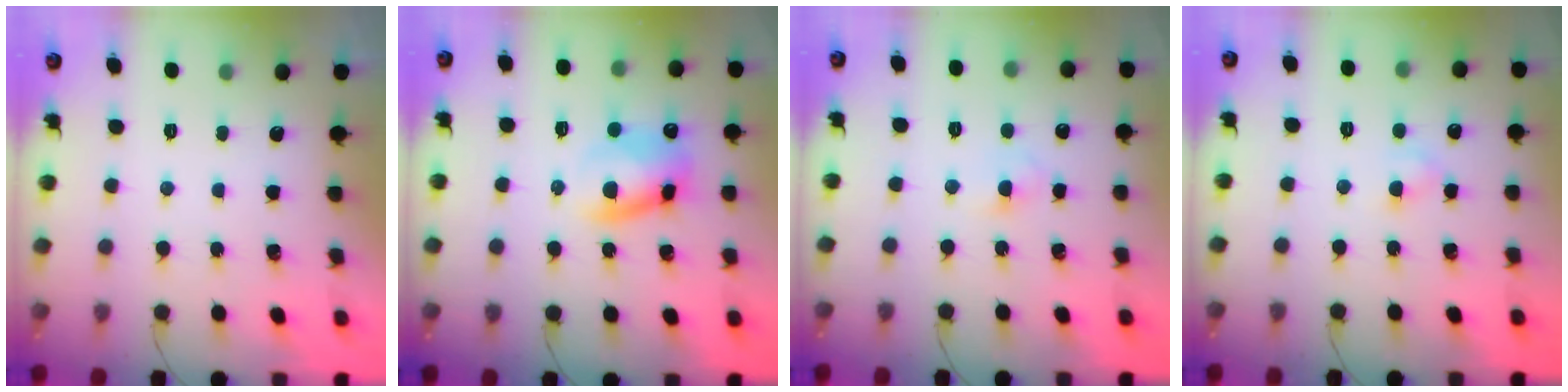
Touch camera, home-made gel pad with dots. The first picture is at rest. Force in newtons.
{"total": 9.6, "press": 9.5, "slide": 1.3}
{"total": 2.9, "press": 2.6, "slide": 1.2}
{"total": 2.9, "press": 2.7, "slide": 1.1}